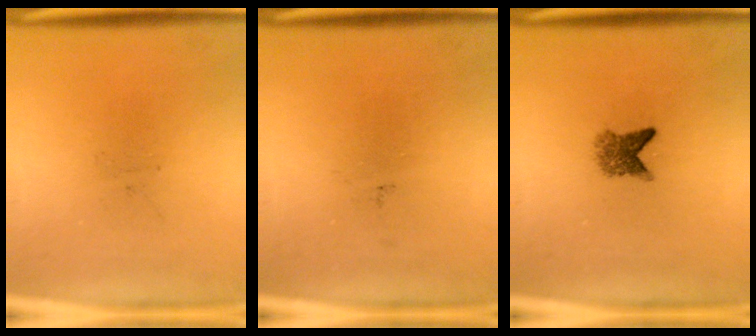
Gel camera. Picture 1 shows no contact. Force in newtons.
{"total": 0.0}
{"total": 2.7}